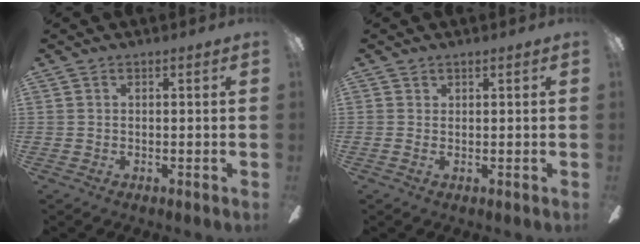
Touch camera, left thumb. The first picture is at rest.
{"total": 0.7, "force": [0.4, 0.1, 0.6], "torque": [-0.012, -0.002, 0.007]}